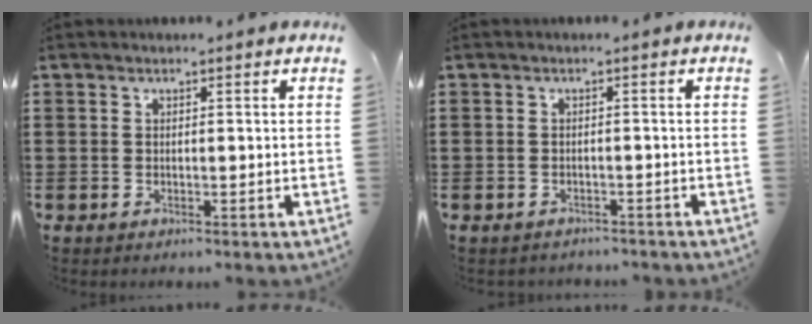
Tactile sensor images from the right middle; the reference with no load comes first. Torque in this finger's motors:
{"motor_torque": [0.71, 0.04, 0.01, 0.04]}